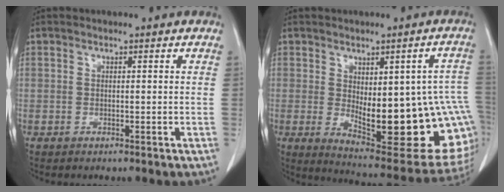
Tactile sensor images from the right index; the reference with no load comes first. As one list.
[{"total": 21.7, "force": [-2.4, 6.9, 20.5], "torque": [-0.194, 0.003, -0.001]}]